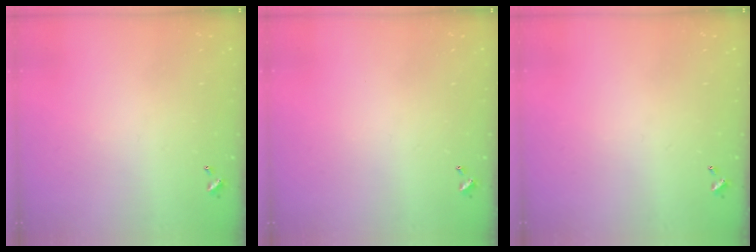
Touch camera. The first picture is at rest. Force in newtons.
{"total": 0.0}
{"total": 0.0}